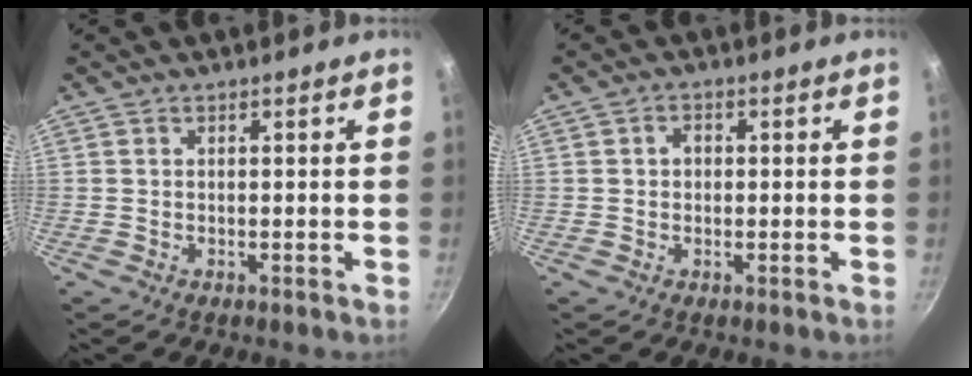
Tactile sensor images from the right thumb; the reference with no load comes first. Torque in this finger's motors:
{"motor_torque": [-0.28, 0.18, 0.02, 0.08, 0.00]}